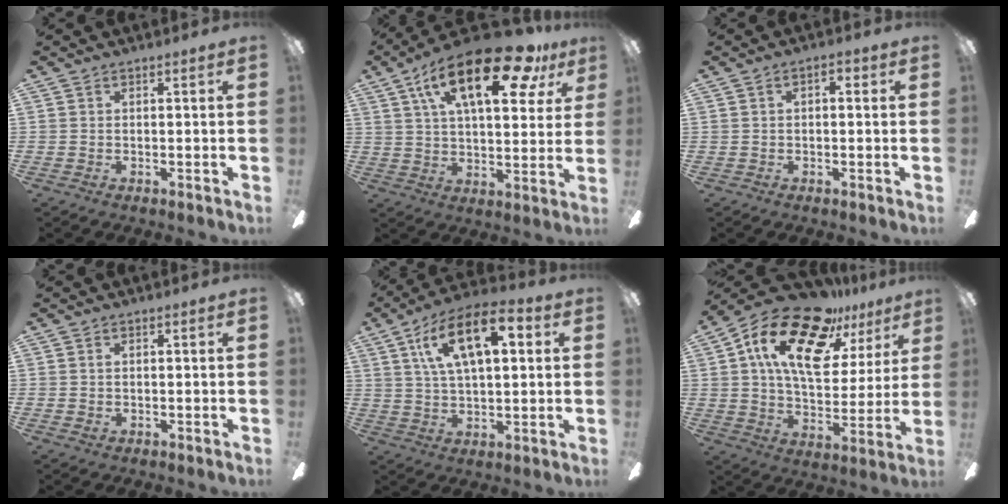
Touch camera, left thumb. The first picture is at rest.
{"total": 23.3, "force": [12.1, 9.5, 17.5], "torque": [-0.274, -0.040, 0.194]}
{"total": 2.3, "force": [0.2, 1.3, 1.9], "torque": [-0.029, 0.006, 0.001]}
{"total": 1.2, "force": [-0.1, 0.8, 1.0], "torque": [-0.018, 0.006, -0.003]}
{"total": 16.7, "force": [7.0, 8.0, 12.9], "torque": [-0.211, 0.001, 0.120]}
{"total": 21.7, "force": [12.6, 10.4, 14.2], "torque": [-0.254, -0.059, 0.217]}